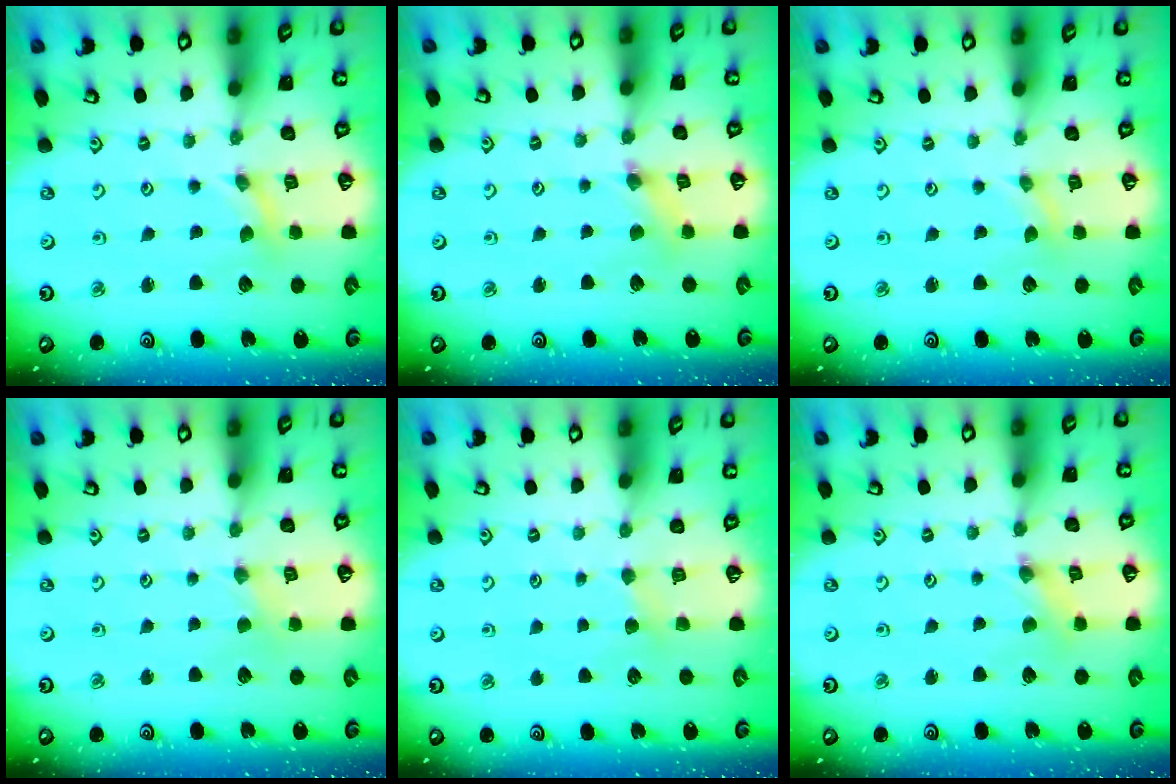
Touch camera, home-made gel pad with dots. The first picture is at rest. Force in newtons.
{"total": 2.3, "press": 2.3, "slide": 0.4}
{"total": 0.0}
{"total": 0.7, "press": 0.7, "slide": 0.1}
{"total": 2.3, "press": 2.2, "slide": 0.4}
{"total": 0.8, "press": 0.8, "slide": 0.2}